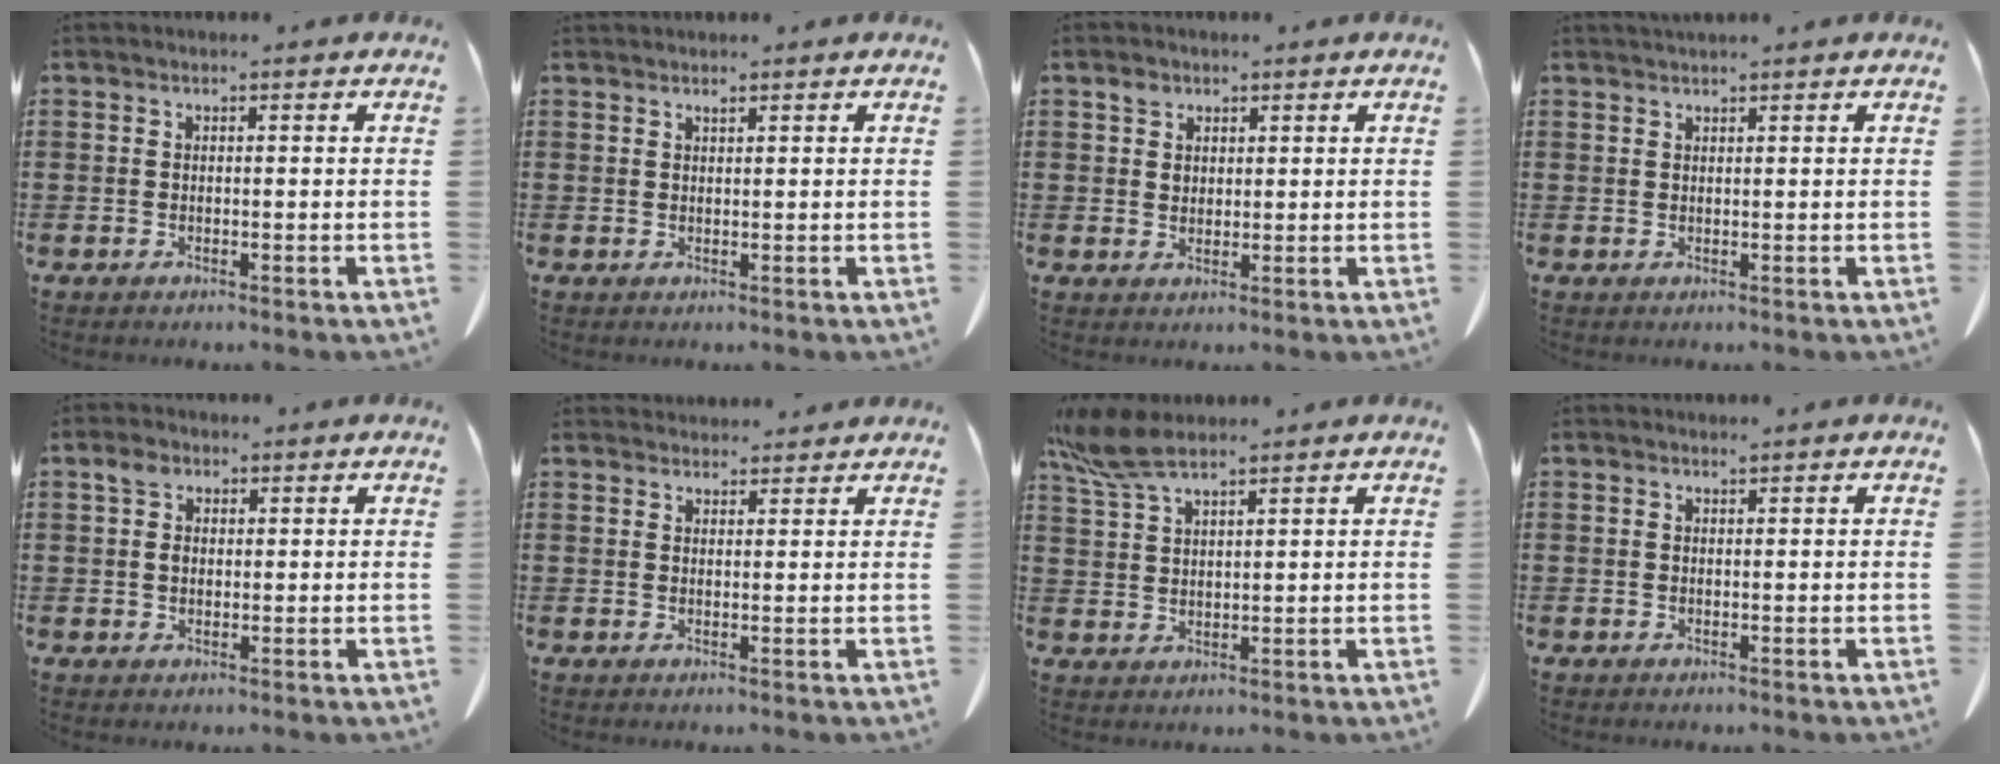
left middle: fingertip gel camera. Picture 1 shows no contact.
{"total": 0.8, "force": [0.7, 0.1, 0.2], "torque": [-0.006, -0.002, 0.015]}
{"total": 2.1, "force": [1.4, 1.5, 0.5], "torque": [-0.006, -0.001, 0.027]}
{"total": 1.0, "force": [0.9, -0.1, 0.2], "torque": [-0.007, -0.001, 0.018]}
{"total": 2.6, "force": [1.1, 1.7, 1.7], "torque": [-0.039, 0.006, 0.020]}
{"total": 2.3, "force": [2.2, 0.4, -0.1], "torque": [0.004, -0.005, 0.041]}
{"total": 6.7, "force": [5.1, 1.4, 4.1], "torque": [-0.108, -0.011, 0.092]}
{"total": 0.0}